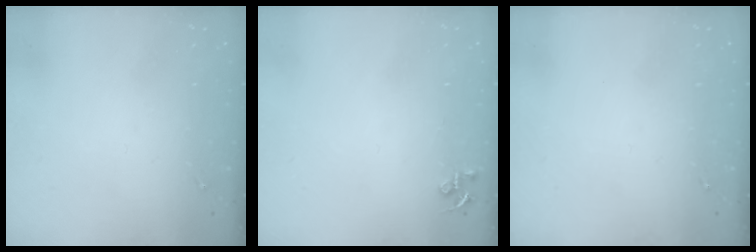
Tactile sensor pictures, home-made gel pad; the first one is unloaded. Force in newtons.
{"total": 4.5, "press": 4.4, "slide": 0.5}
{"total": 0.0}